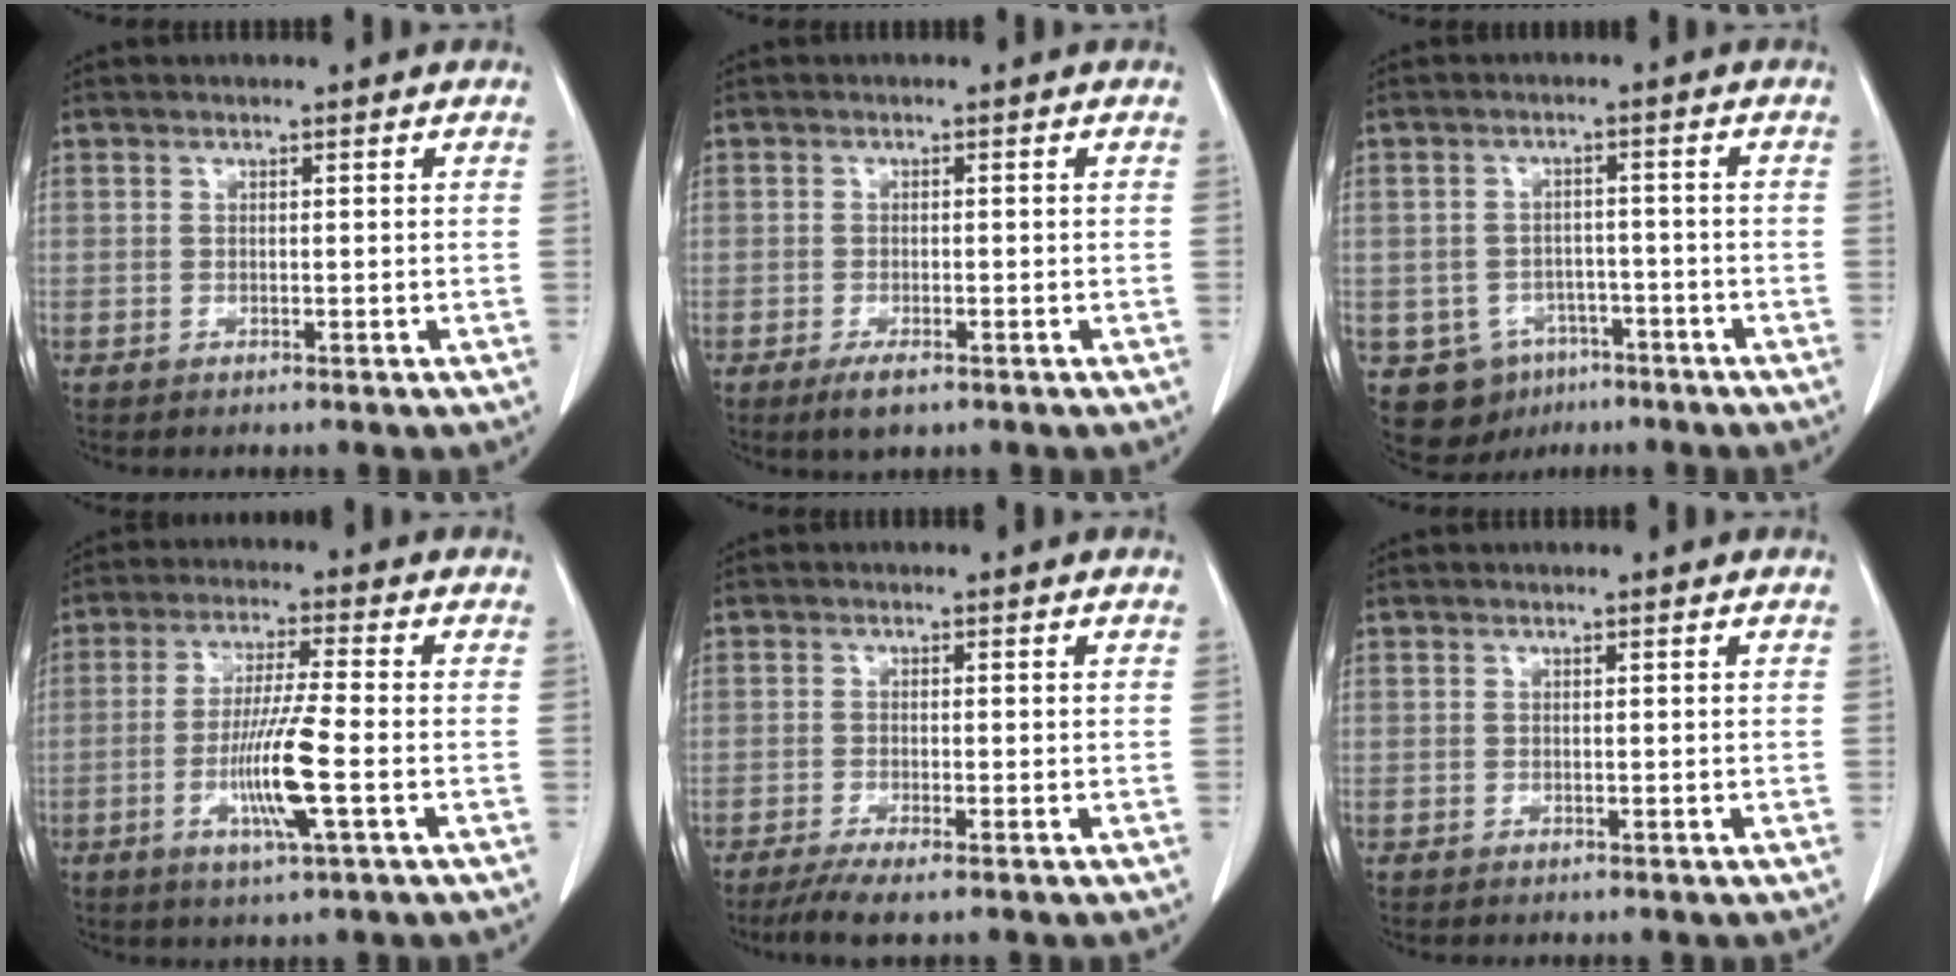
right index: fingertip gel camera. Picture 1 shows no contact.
{"total": 2.9, "force": [-1.8, 1.1, 2.0], "torque": [-0.039, -0.003, -0.027]}
{"total": 8.0, "force": [-4.2, 6.5, 2.1], "torque": [-0.040, 0.010, -0.052]}
{"total": 9.4, "force": [-2.6, -0.3, 9.0], "torque": [-0.174, -0.013, -0.051]}
{"total": 3.5, "force": [-2.4, 0.1, 2.6], "torque": [-0.049, -0.010, -0.044]}
{"total": 0.0}